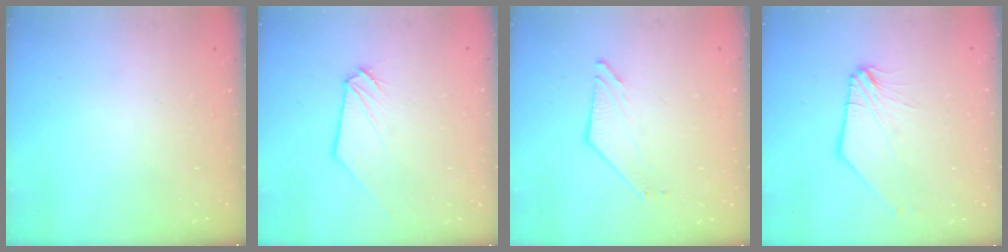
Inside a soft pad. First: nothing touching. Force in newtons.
{"total": 0.9, "press": 0.9, "slide": 0.2}
{"total": 3.6, "press": 3.6, "slide": 0.1}
{"total": 2.5, "press": 2.5, "slide": 0.5}